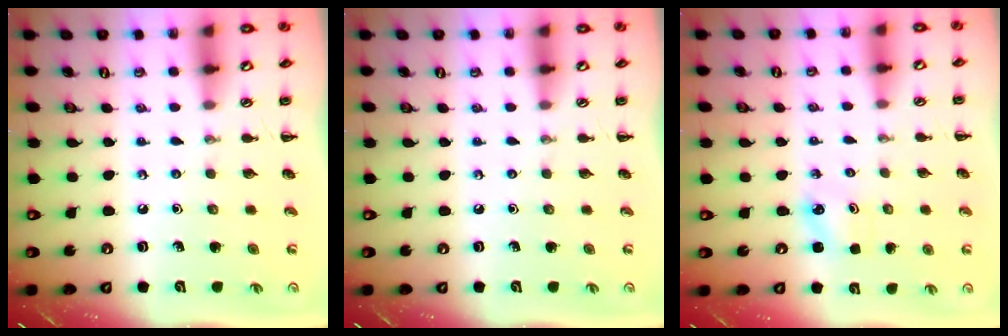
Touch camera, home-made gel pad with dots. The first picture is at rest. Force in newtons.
{"total": 0.0}
{"total": 2.5, "press": 2.4, "slide": 0.8}